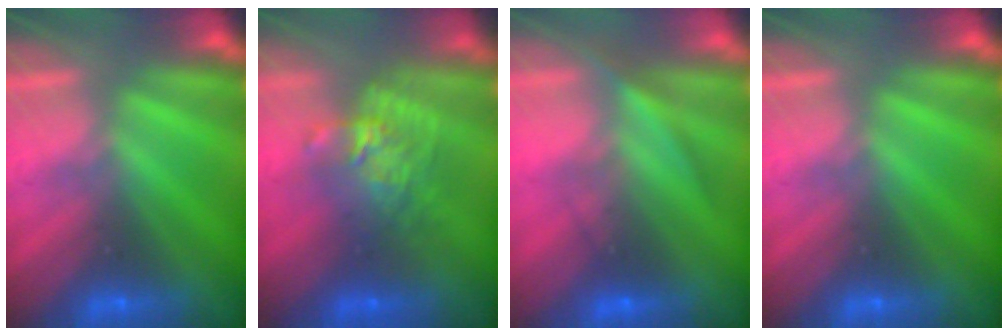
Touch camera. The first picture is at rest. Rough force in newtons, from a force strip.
{"total": 7.6}
{"total": 4.1}
{"total": 0.0}